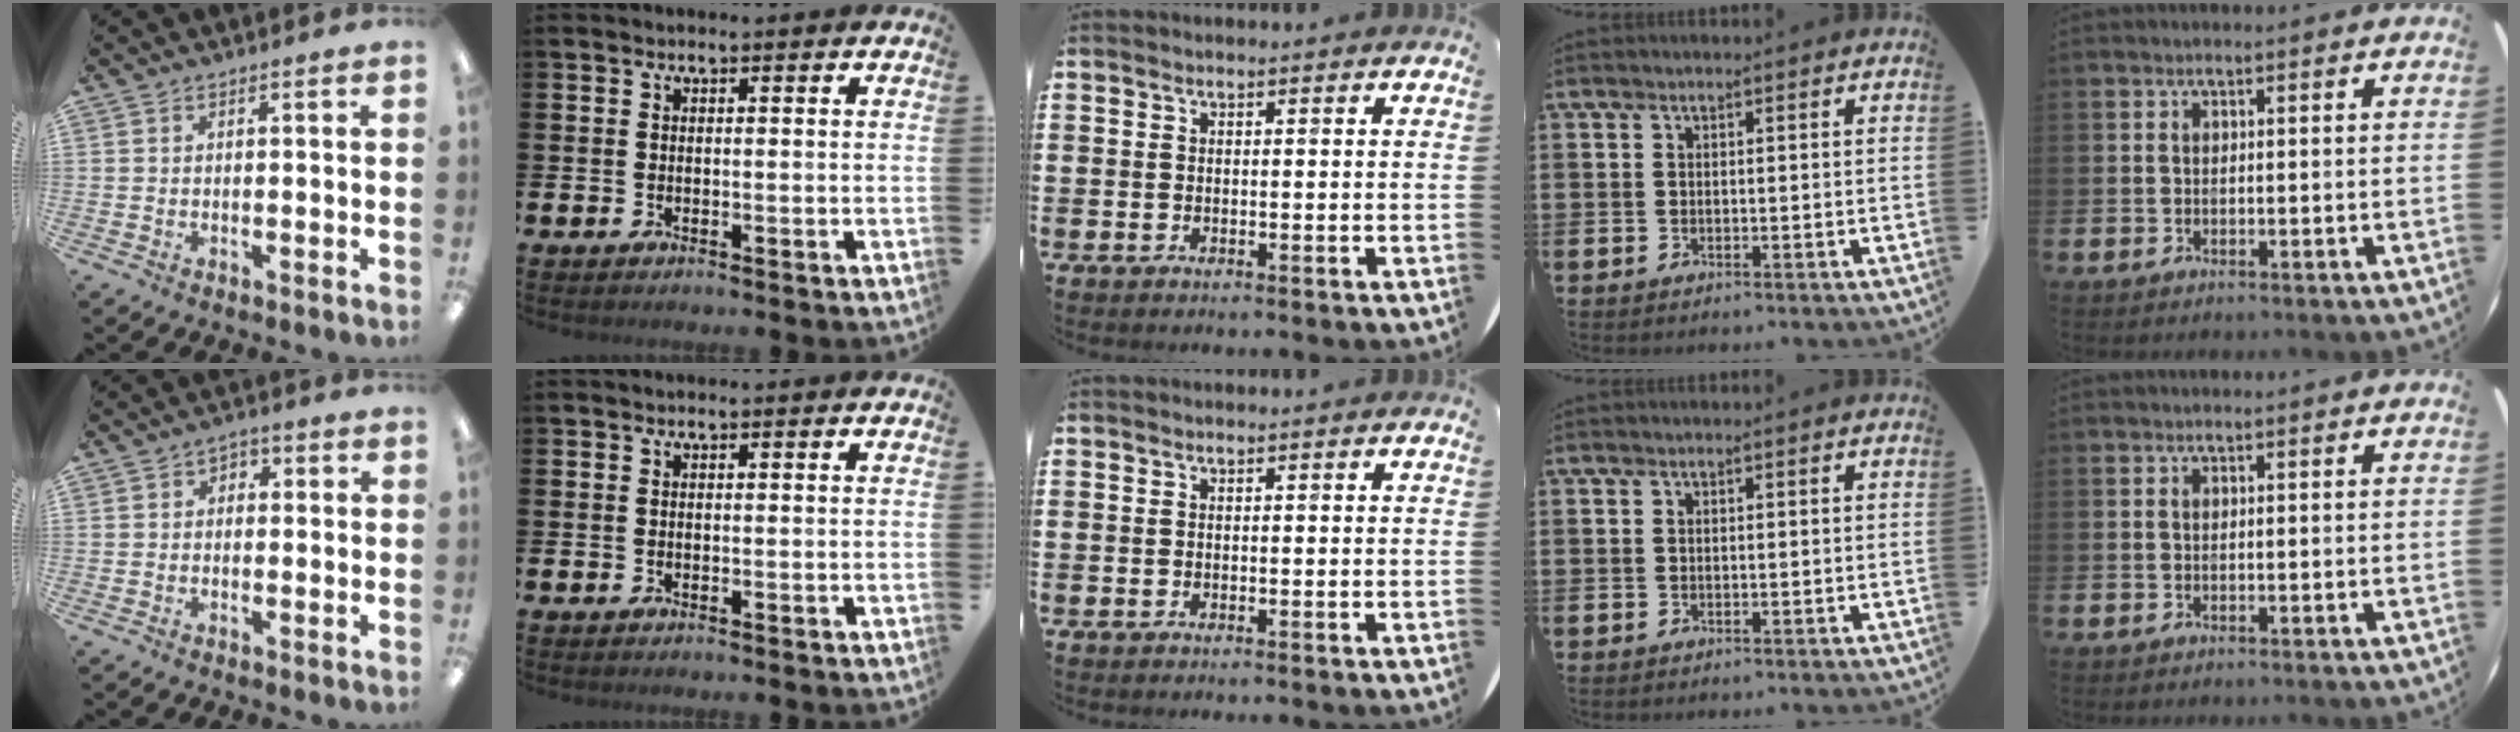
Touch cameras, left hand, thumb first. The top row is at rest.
{"thumb": {"total": 2.1, "force": [-0.7, 1.7, 1.1], "torque": [-0.019, 0.010, -0.016]}}